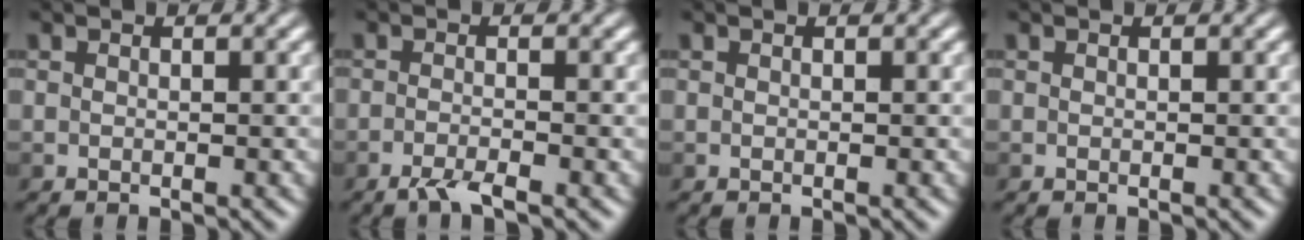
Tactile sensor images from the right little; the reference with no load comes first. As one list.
[{"total": 2.2, "force": [-1.4, 0.4, 1.6], "torque": [-0.028, -0.003, -0.033]}, {"total": 0.0}, {"total": 0.0}]